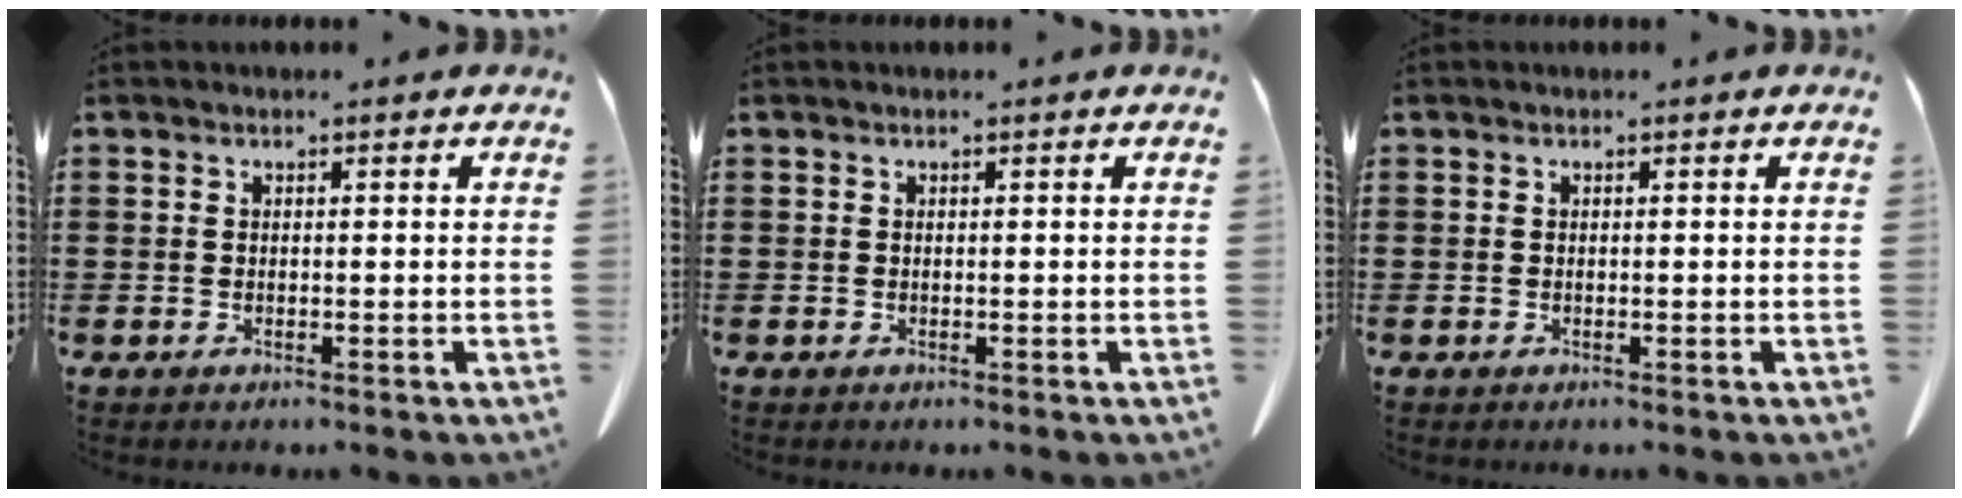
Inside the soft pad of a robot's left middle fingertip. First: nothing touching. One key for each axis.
{"total": 0.0}
{"total": 0.0}